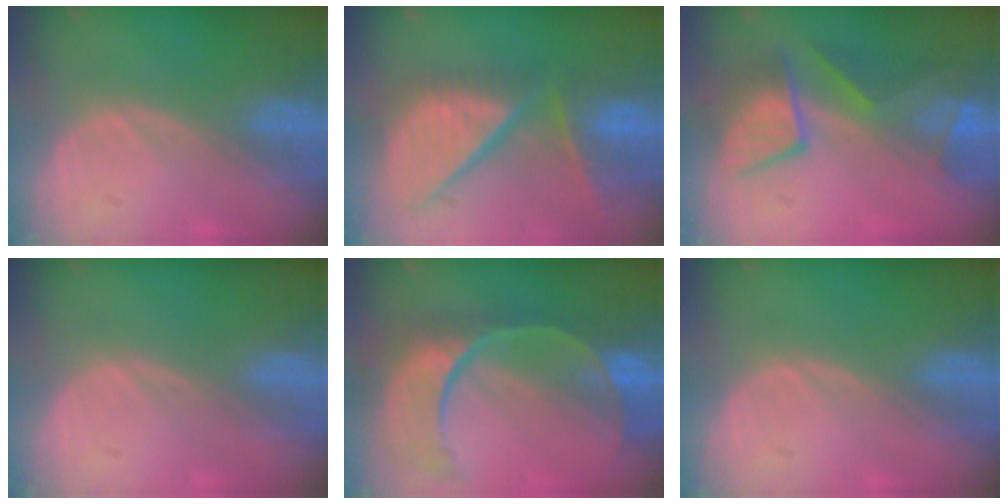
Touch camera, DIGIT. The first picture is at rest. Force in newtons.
{"total": 12.7, "press": 10.5, "slide": 7.1}
{"total": 8.0, "press": 7.9, "slide": 1.6}
{"total": 0.0}
{"total": 11.2, "press": 9.4, "slide": 6.2}
{"total": 0.0}